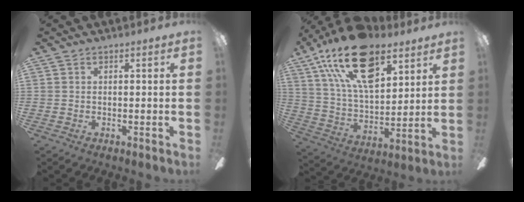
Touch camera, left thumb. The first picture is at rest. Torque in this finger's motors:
{"motor_torque": [0.62, 0.30, 2.19, -0.59, 0.69]}